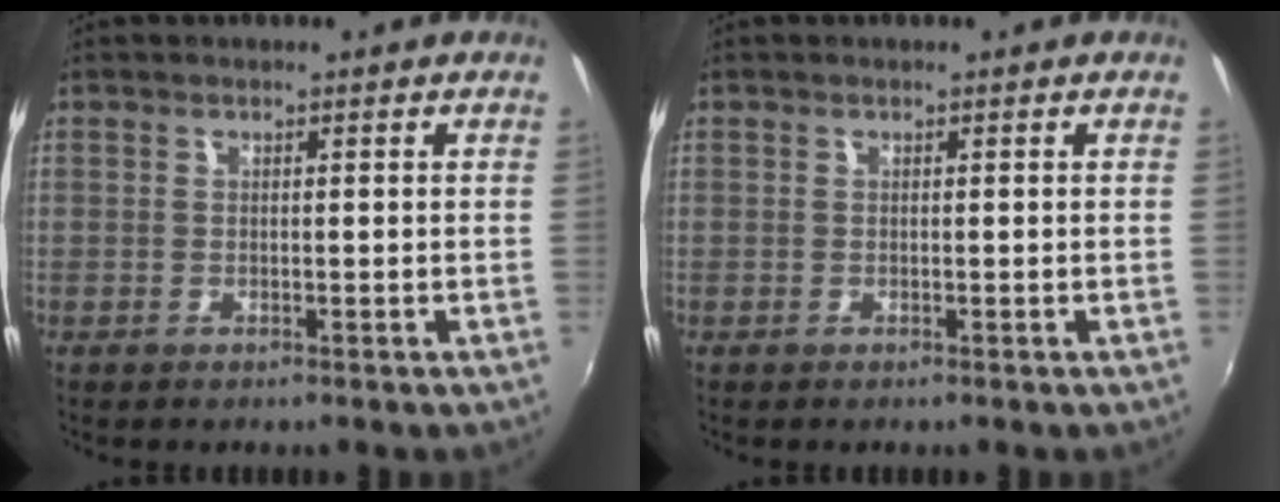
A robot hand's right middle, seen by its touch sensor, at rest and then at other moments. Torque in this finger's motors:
{"motor_torque": [0.21, -0.11, 0.11, 0.01]}